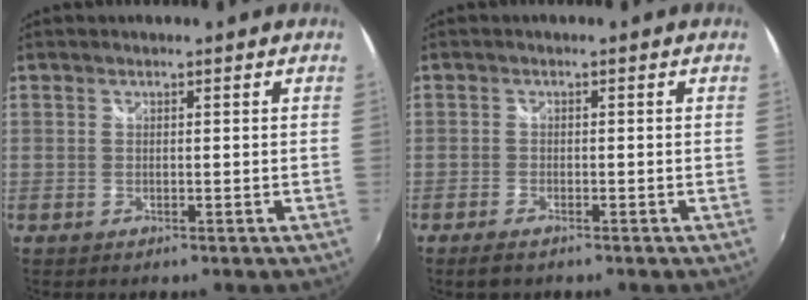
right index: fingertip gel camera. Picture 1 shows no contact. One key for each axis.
{"total": 2.6, "fx": -2.0, "fy": 0.9, "fz": 1.4, "tx": -0.034, "ty": -0.007, "tz": -0.038}